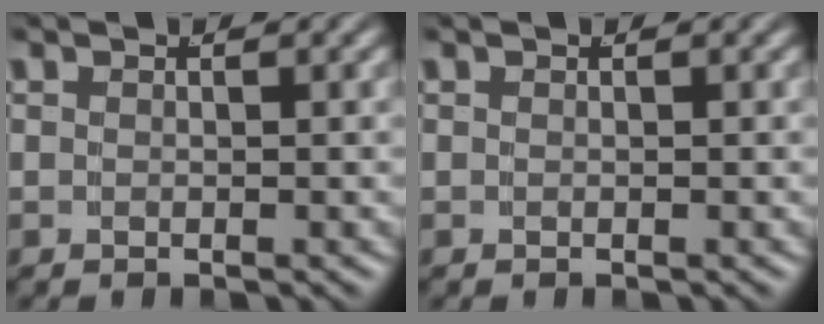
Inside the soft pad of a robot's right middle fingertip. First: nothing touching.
{"total": 0.0}